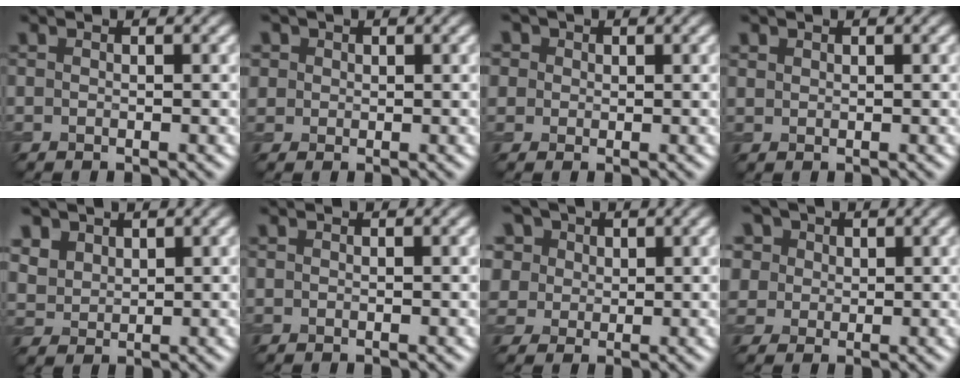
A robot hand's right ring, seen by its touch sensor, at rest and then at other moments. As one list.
[{"total": 2.3, "force": [1.1, 1.9, 0.6], "torque": [-0.020, 0.006, 0.023]}, {"total": 5.1, "force": [2.5, 4.0, 2.1], "torque": [-0.058, 0.018, 0.025]}, {"total": 0.8, "force": [0.5, 0.6, 0.0], "torque": [0.000, -0.002, 0.013]}, {"total": 4.9, "force": [3.0, 3.4, 1.8], "torque": [-0.077, -0.001, 0.072]}, {"total": 0.0}, {"total": 11.8, "force": [6.1, 8.4, 5.5], "torque": [-0.142, 0.036, 0.087]}, {"total": 10.2, "force": [5.4, 7.3, 4.6], "torque": [-0.110, 0.029, 0.069]}]